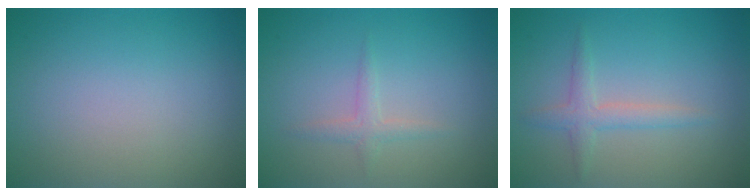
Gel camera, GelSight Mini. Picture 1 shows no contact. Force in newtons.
{"total": 1.3, "press": 1.3, "slide": 0.1}
{"total": 2.0, "press": 2.0, "slide": 0.1}